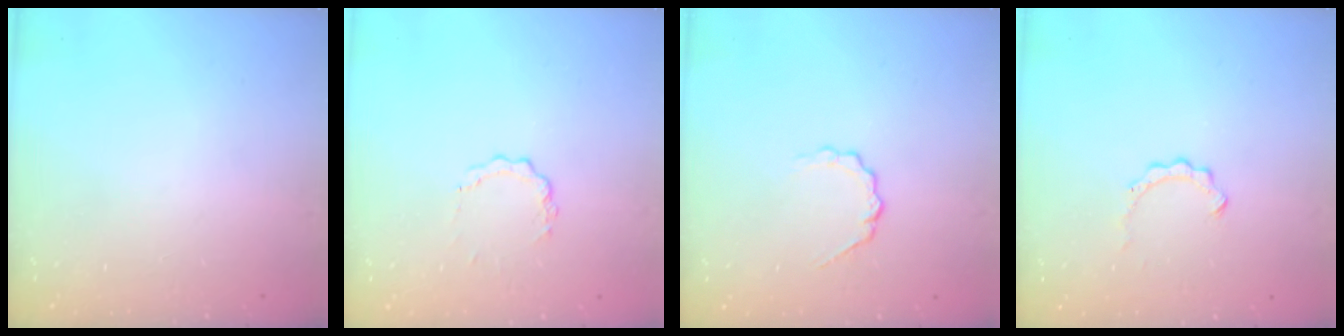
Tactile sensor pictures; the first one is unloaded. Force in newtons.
{"total": 3.6, "press": 3.5, "slide": 0.3}
{"total": 4.3, "press": 4.3, "slide": 0.4}
{"total": 2.6, "press": 2.6, "slide": 0.3}